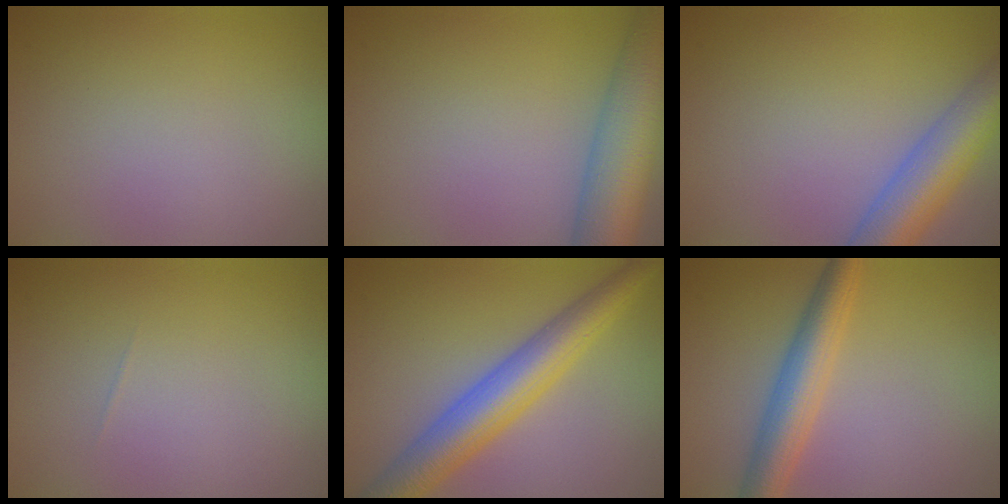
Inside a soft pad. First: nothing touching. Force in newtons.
{"total": 8.5, "press": 8.5, "slide": 0.4}
{"total": 6.7, "press": 6.7, "slide": 0.4}
{"total": 0.0}
{"total": 6.6, "press": 6.6, "slide": 0.1}
{"total": 4.4, "press": 4.4, "slide": 0.2}